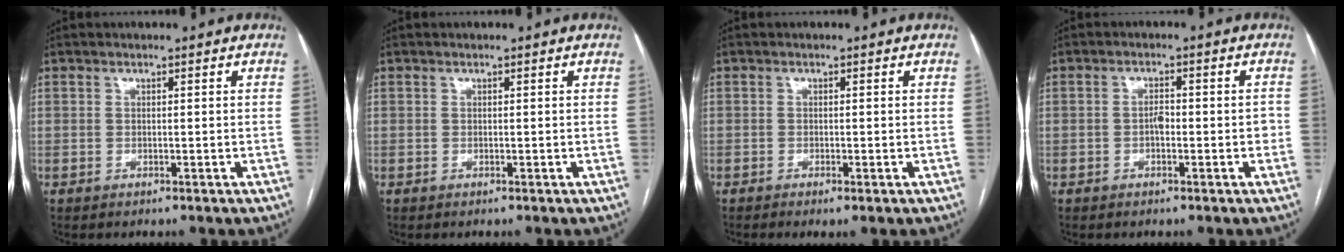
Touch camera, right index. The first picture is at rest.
{"total": 0.0}
{"total": 1.5, "force": [-0.8, 0.1, 1.3], "torque": [-0.022, -0.003, -0.012]}
{"total": 2.7, "force": [-0.6, 1.3, 2.3], "torque": [-0.030, 0.009, -0.006]}